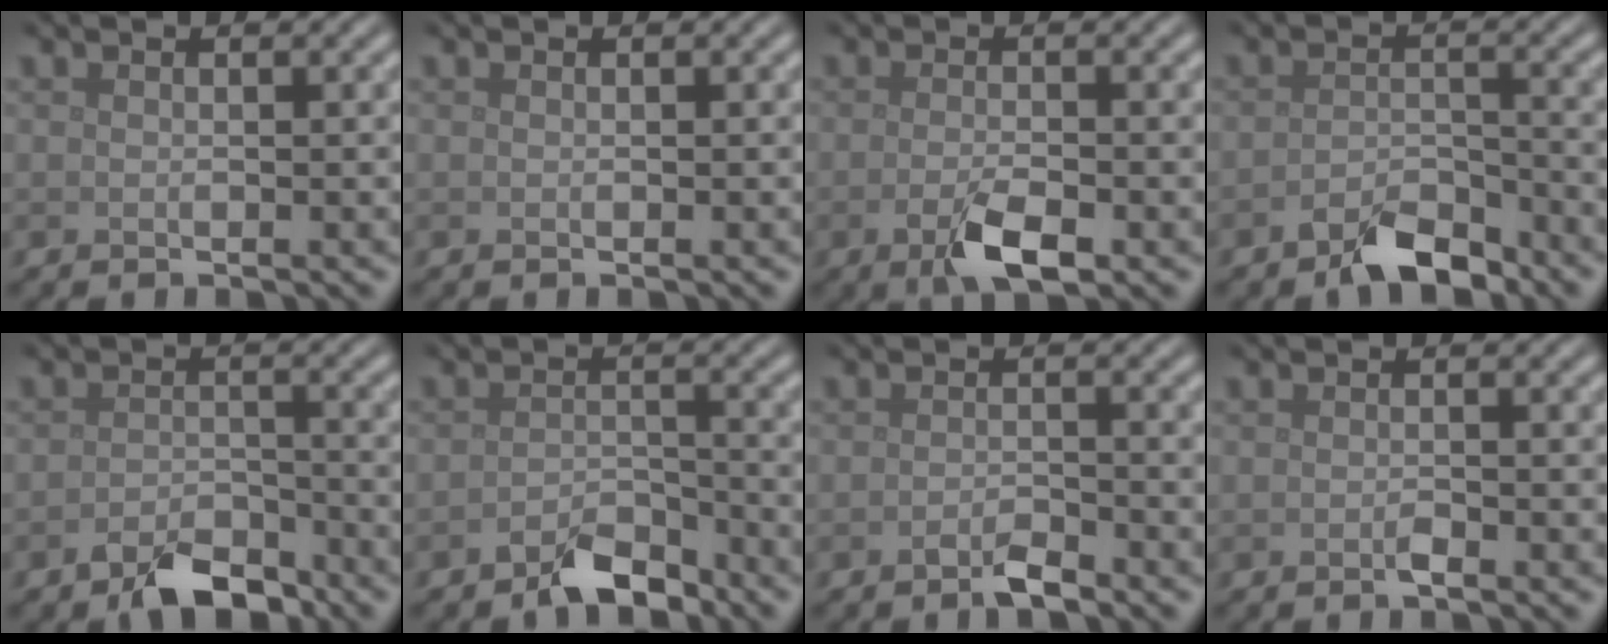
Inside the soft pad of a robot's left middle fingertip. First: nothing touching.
{"total": 0.0}
{"total": 3.4, "force": [-1.5, 1.2, 2.8], "torque": [-0.056, -0.007, -0.027]}
{"total": 4.1, "force": [-3.1, 1.7, 2.1], "torque": [-0.035, 0.001, -0.061]}
{"total": 4.7, "force": [-3.4, 2.2, 2.4], "torque": [-0.039, -0.005, -0.063]}
{"total": 3.6, "force": [-2.8, 1.5, 1.7], "torque": [-0.027, 0.003, -0.056]}
{"total": 1.7, "force": [-1.2, 0.5, 1.0], "torque": [-0.021, -0.001, -0.024]}
{"total": 0.7, "force": [-0.4, 0.2, 0.5], "torque": [-0.011, 0.000, -0.007]}